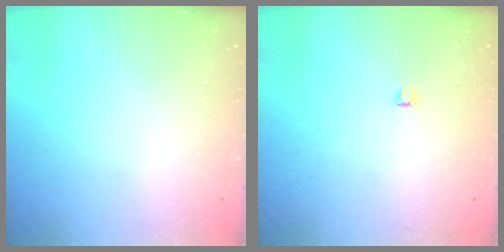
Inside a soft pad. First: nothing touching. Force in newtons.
{"total": 2.8, "press": 2.8, "slide": 0.4}